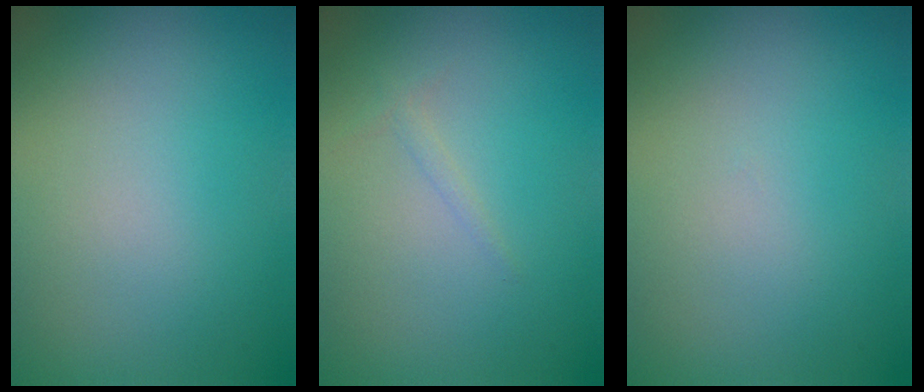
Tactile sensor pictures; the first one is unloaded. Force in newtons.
{"total": 0.7, "press": 0.7, "slide": 0.1}
{"total": 0.0}